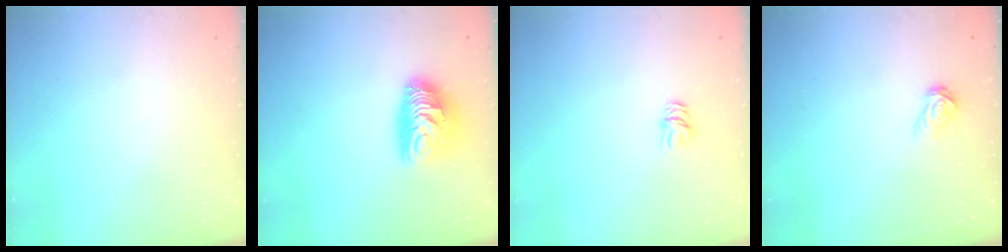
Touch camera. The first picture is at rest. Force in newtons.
{"total": 10.3, "press": 10.3, "slide": 0.5}
{"total": 5.0, "press": 5.0, "slide": 0.4}
{"total": 6.0, "press": 6.0, "slide": 0.4}